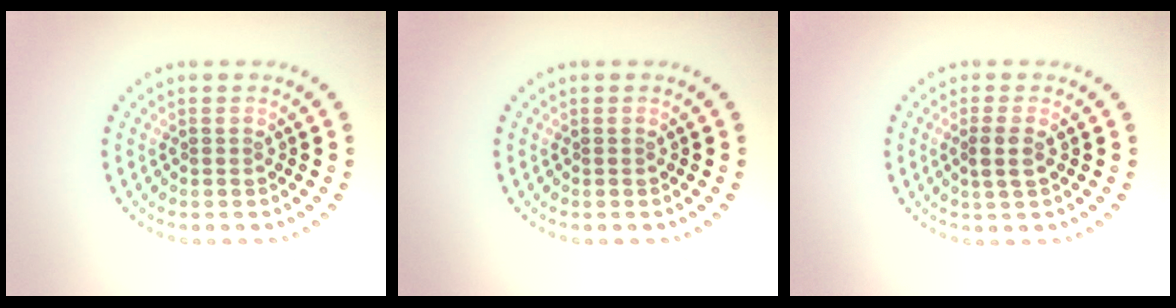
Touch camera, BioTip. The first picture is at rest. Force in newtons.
{"total": 0.0}
{"total": 1.8, "press": 1.6, "slide": 0.9}